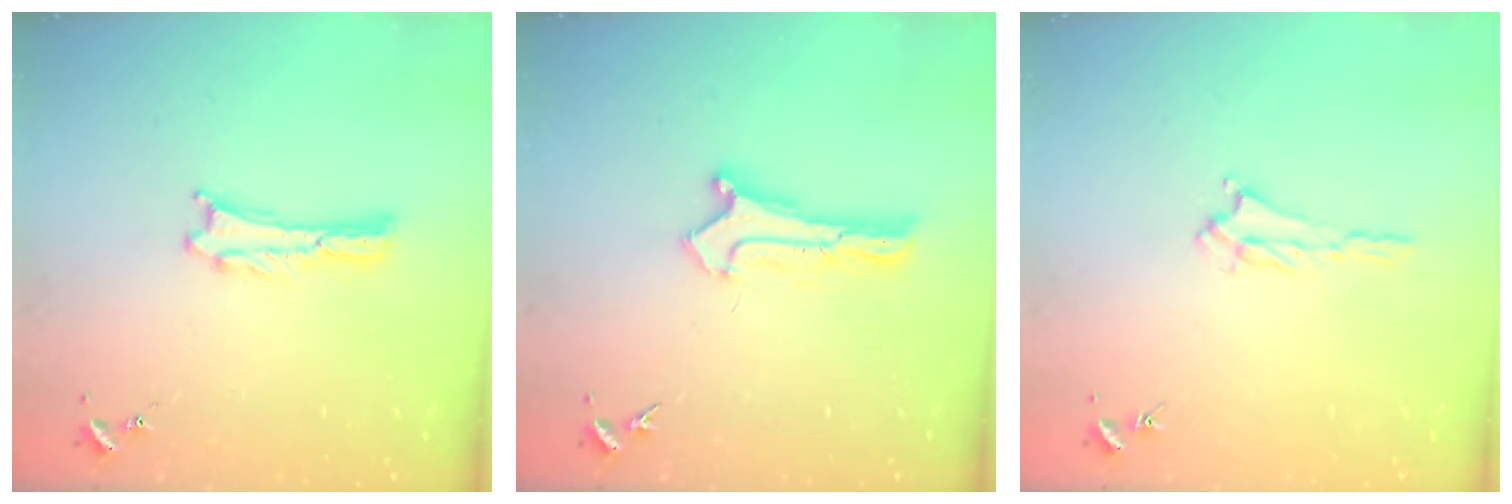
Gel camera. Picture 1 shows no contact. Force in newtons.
{"total": 0.8, "press": 0.8, "slide": 0.0}
{"total": 1.2, "press": 1.1, "slide": 0.5}